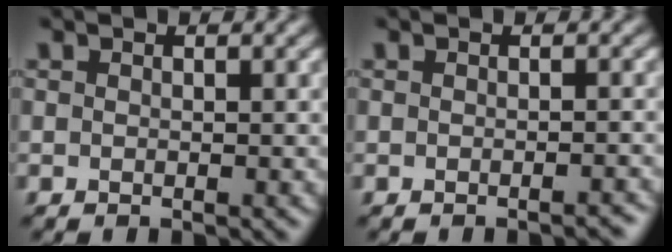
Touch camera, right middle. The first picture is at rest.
{"total": 1.7, "force": [-1.4, 0.3, 0.8], "torque": [-0.004, 0.004, -0.017]}